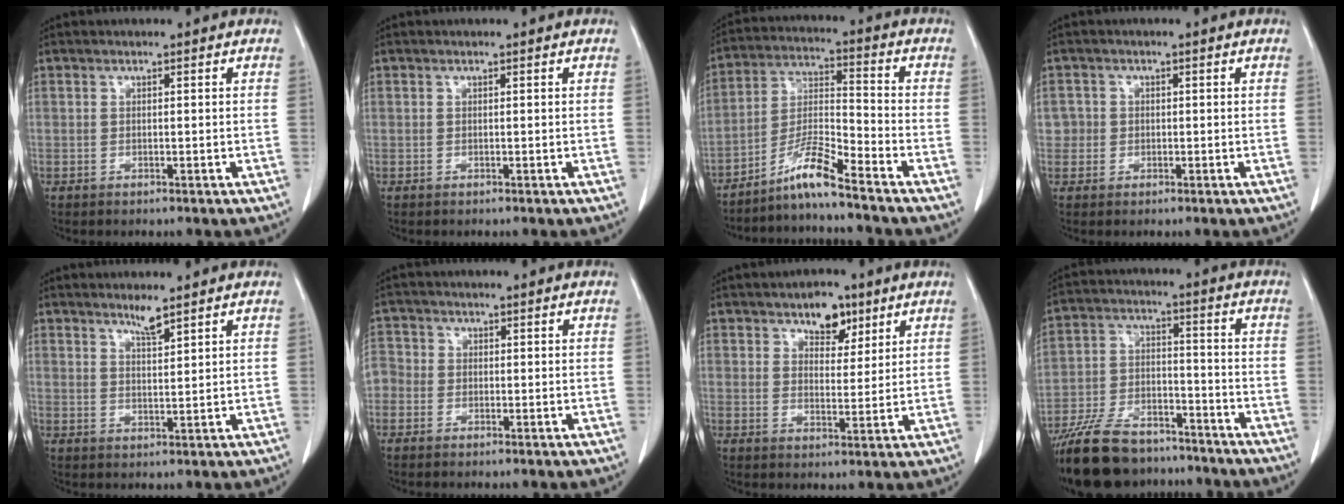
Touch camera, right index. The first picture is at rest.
{"total": 0.0}
{"total": 7.8, "force": [-6.3, -0.9, 4.4], "torque": [-0.092, -0.010, -0.122]}
{"total": 2.2, "force": [0.0, 2.2, -0.1], "torque": [0.016, 0.007, -0.004]}
{"total": 2.6, "force": [2.2, 0.0, 1.4], "torque": [-0.031, -0.005, 0.042]}
{"total": 3.2, "force": [-0.8, 3.0, 0.7], "torque": [-0.012, 0.012, -0.025]}
{"total": 5.5, "force": [3.5, 3.0, 3.0], "torque": [-0.036, 0.004, 0.054]}
{"total": 16.7, "force": [-13.8, 6.7, 6.5], "torque": [-0.134, 0.005, -0.229]}